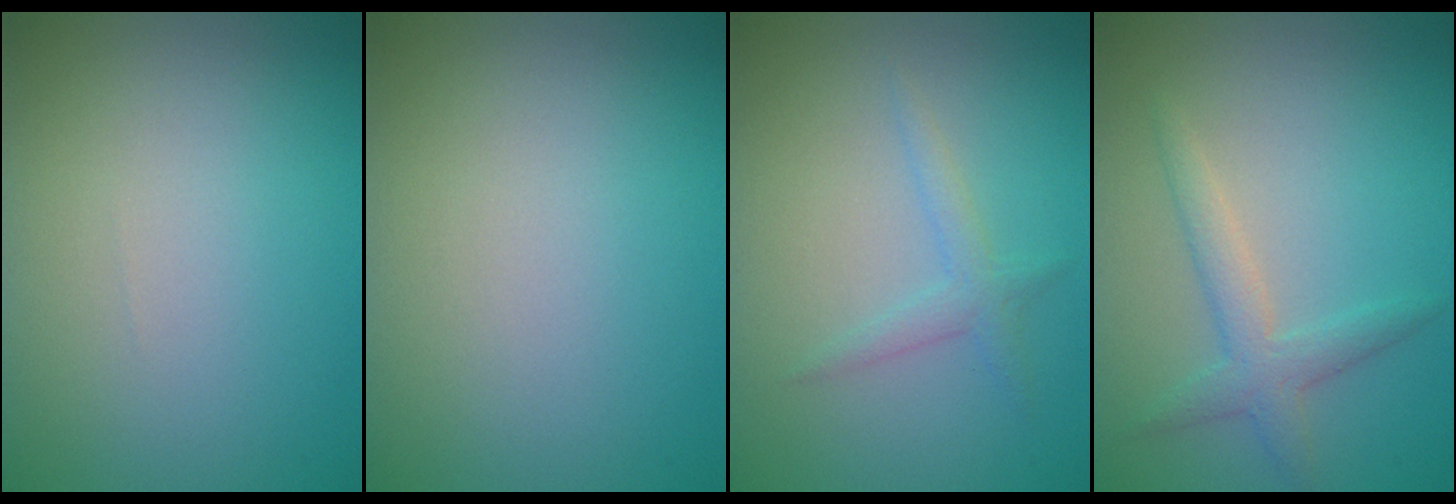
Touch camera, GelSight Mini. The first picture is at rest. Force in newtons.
{"total": 0.0}
{"total": 1.6, "press": 1.6, "slide": 0.1}
{"total": 2.5, "press": 2.5, "slide": 0.1}